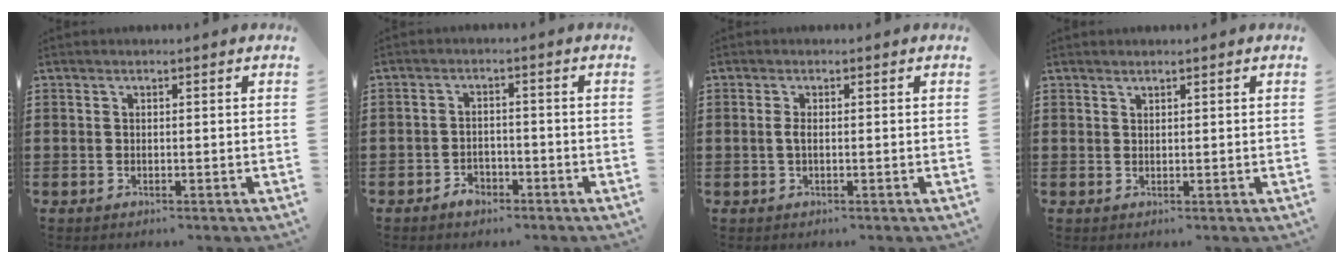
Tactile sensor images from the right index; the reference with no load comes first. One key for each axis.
{"total": 2.6, "fx": -1.9, "fy": 1.5, "fz": 0.8, "tx": -0.017, "ty": 0.002, "tz": -0.039}
{"total": 1.4, "fx": -0.1, "fy": 0.5, "fz": 1.4, "tx": -0.033, "ty": -0.002, "tz": -0.006}
{"total": 0.8, "fx": 0.8, "fy": 0.3, "fz": 0.0, "tx": -0.002, "ty": 0.001, "tz": 0.015}